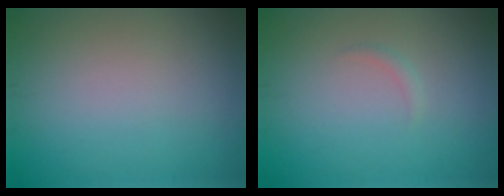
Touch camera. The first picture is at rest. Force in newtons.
{"total": 0.6, "press": 0.6, "slide": 0.1}